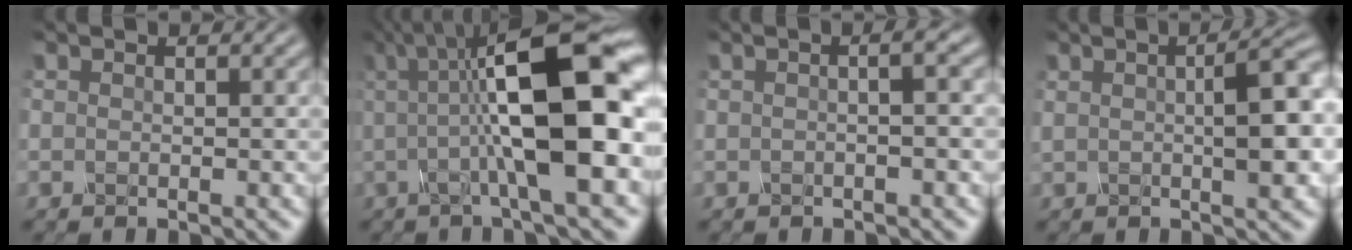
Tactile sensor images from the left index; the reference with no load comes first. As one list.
[{"total": 12.6, "force": [1.0, 3.2, 12.2], "torque": [-0.181, 0.019, 0.007]}, {"total": 3.2, "force": [0.4, 1.3, 2.9], "torque": [-0.019, 0.009, -0.015]}, {"total": 5.5, "force": [0.7, 1.3, 5.3], "torque": [-0.073, 0.014, 0.009]}]